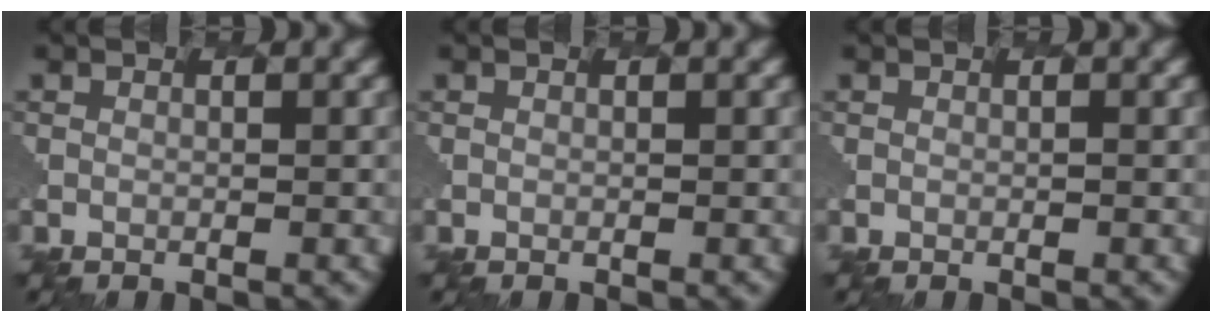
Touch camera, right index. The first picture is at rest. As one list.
[{"total": 0.0}, {"total": 0.0}]